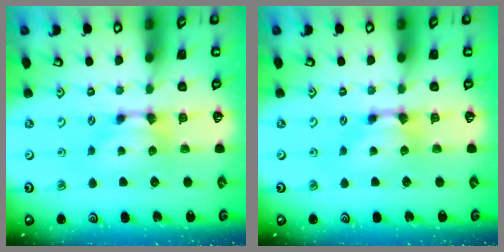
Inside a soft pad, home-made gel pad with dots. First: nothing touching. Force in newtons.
{"total": 0.6, "press": 0.0, "slide": 0.6}